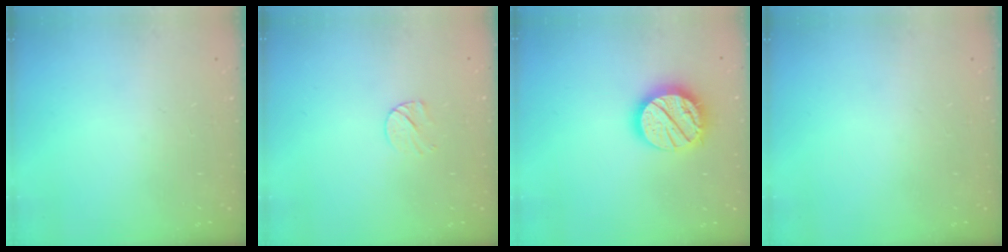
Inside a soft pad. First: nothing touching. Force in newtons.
{"total": 6.5, "press": 6.5, "slide": 0.6}
{"total": 17.5, "press": 17.4, "slide": 1.4}
{"total": 0.0}